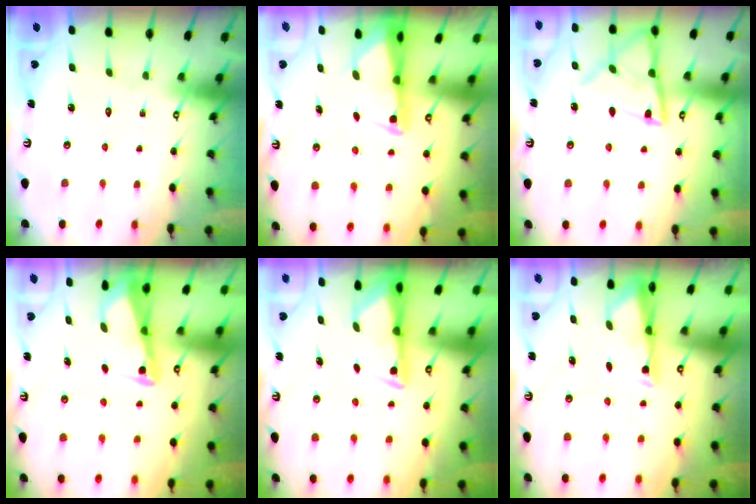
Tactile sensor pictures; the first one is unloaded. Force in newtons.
{"total": 2.4, "press": 2.4, "slide": 0.5}
{"total": 13.5, "press": 13.5, "slide": 1.5}
{"total": 3.0, "press": 3.0, "slide": 0.3}
{"total": 2.9, "press": 2.9, "slide": 0.6}
{"total": 2.9, "press": 2.9, "slide": 0.6}